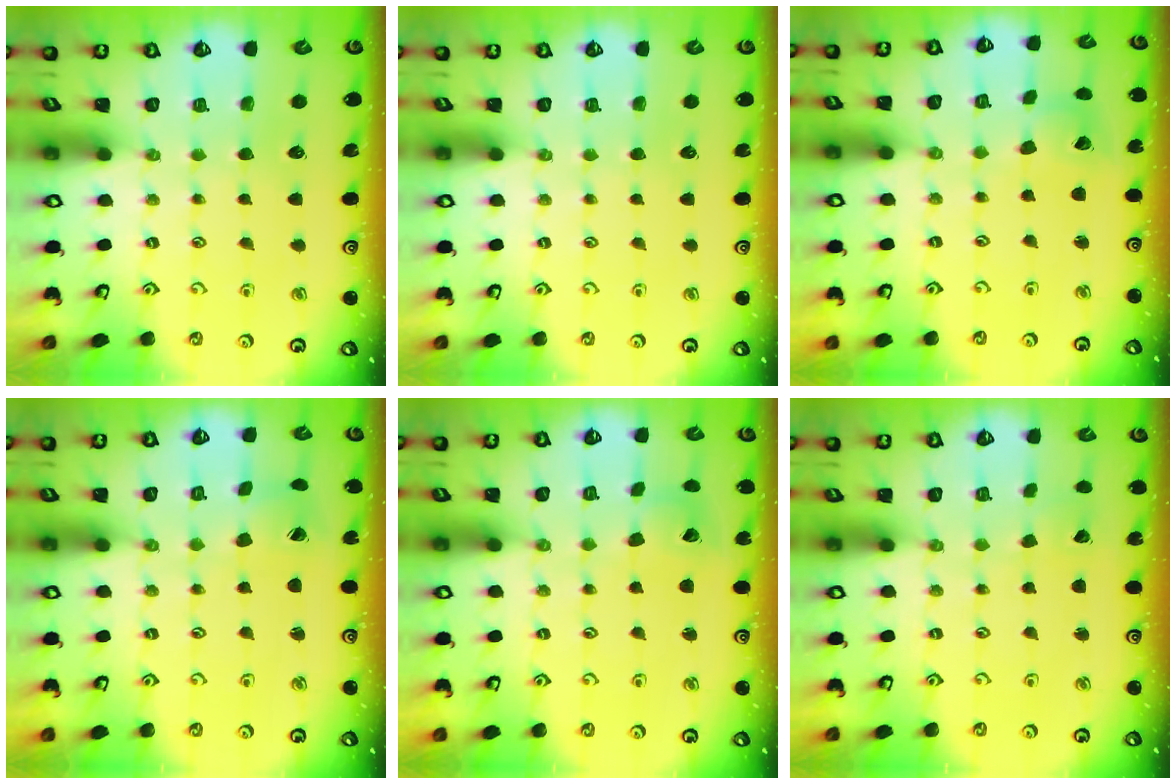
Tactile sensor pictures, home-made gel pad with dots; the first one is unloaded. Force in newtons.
{"total": 0.0}
{"total": 6.1, "press": 6.0, "slide": 0.9}
{"total": 3.0, "press": 3.0, "slide": 0.2}
{"total": 6.1, "press": 6.0, "slide": 0.9}
{"total": 1.6, "press": 1.6, "slide": 0.0}